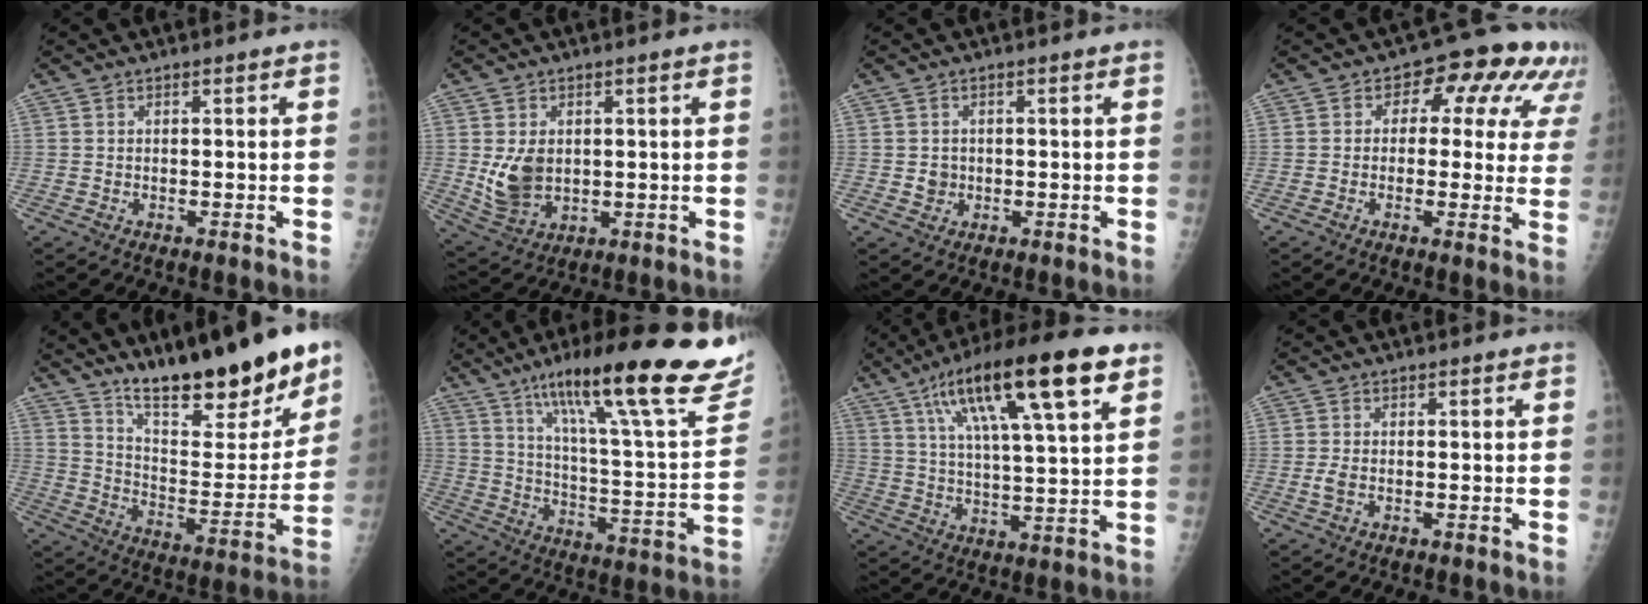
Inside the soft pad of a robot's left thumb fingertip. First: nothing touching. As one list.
[{"total": 7.9, "force": [0.5, 5.7, 5.3], "torque": [-0.084, -0.011, 0.027]}, {"total": 2.2, "force": [-0.2, 2.0, 0.7], "torque": [-0.001, 0.004, 0.001]}, {"total": 12.4, "force": [4.6, 7.7, 8.5], "torque": [-0.045, 0.012, 0.042]}, {"total": 23.2, "force": [16.2, 6.5, 15.3], "torque": [-0.191, -0.091, 0.264]}, {"total": 31.9, "force": [19.5, 6.2, 24.5], "torque": [-0.322, -0.040, 0.291]}, {"total": 21.4, "force": [10.5, 4.9, 18.0], "torque": [-0.292, -0.003, 0.173]}, {"total": 1.8, "force": [-0.4, 1.0, 1.4], "torque": [-0.039, -0.001, -0.010]}]